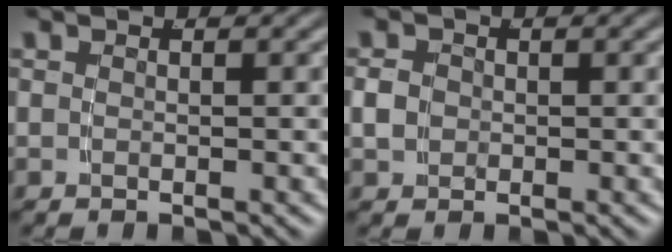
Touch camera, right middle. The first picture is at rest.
{"total": 1.1, "force": [0.1, 1.0, 0.4], "torque": [-0.012, -0.004, 0.008]}